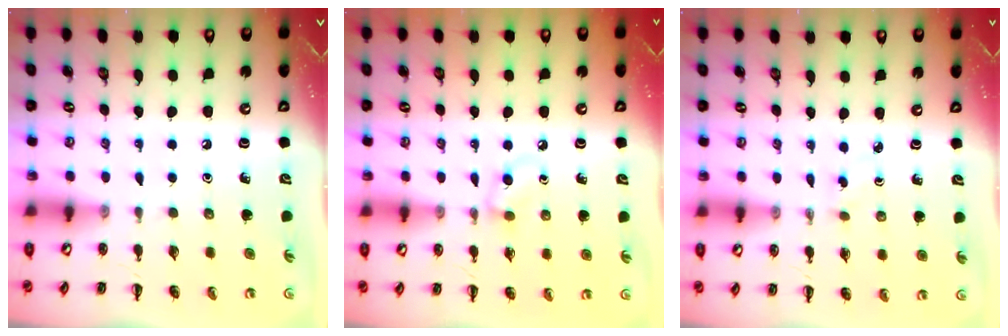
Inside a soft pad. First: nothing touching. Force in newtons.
{"total": 4.3, "press": 3.9, "slide": 1.8}
{"total": 1.3, "press": 1.1, "slide": 0.7}